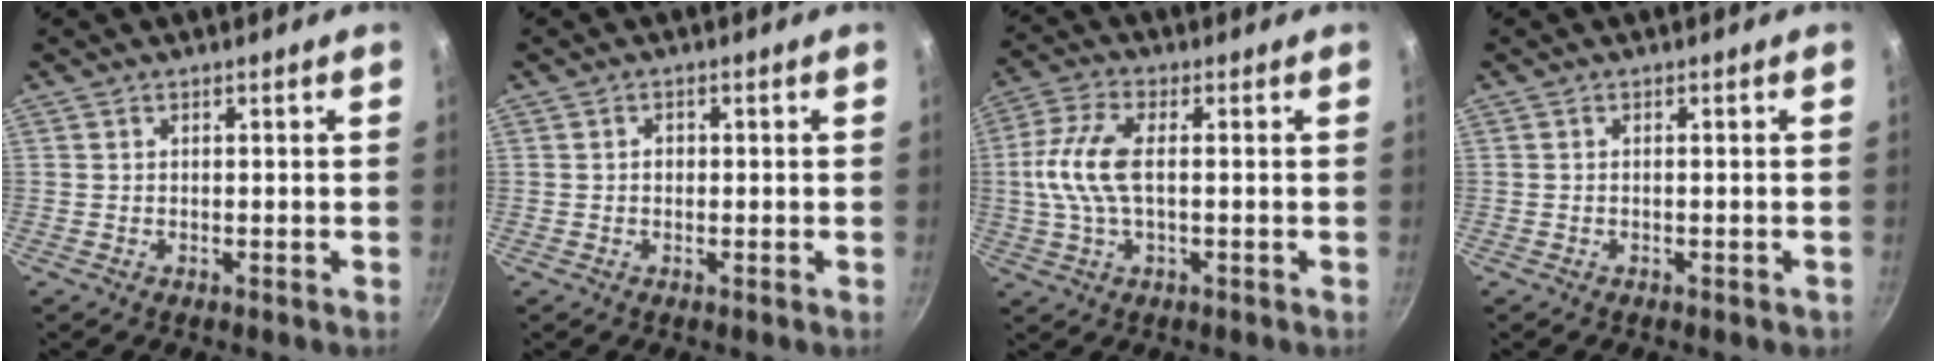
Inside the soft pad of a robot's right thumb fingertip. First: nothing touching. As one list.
[{"total": 1.1, "force": [-0.1, 1.0, 0.5], "torque": [-0.006, 0.004, -0.002]}, {"total": 10.1, "force": [0.2, 4.4, 9.2], "torque": [-0.204, 0.016, -0.005]}, {"total": 0.9, "force": [-0.5, 0.4, 0.7], "torque": [-0.010, 0.009, -0.005]}]